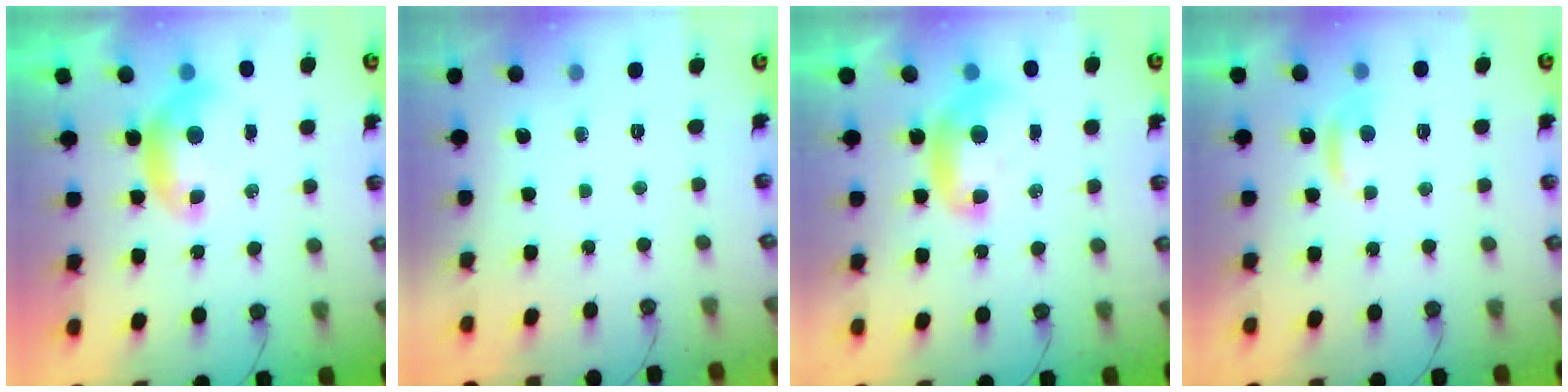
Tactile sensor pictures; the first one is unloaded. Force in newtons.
{"total": 0.0}
{"total": 1.9, "press": 1.9, "slide": 0.2}
{"total": 0.7, "press": 0.5, "slide": 0.5}